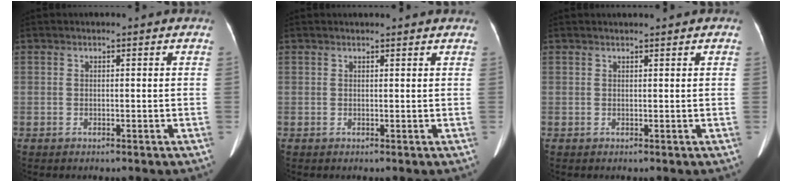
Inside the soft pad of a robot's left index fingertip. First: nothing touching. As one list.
[{"total": 3.0, "force": [2.7, 0.4, 1.0], "torque": [-0.018, 0.018, 0.031]}, {"total": 1.7, "force": [1.5, 0.2, 0.8], "torque": [-0.010, 0.018, 0.021]}]